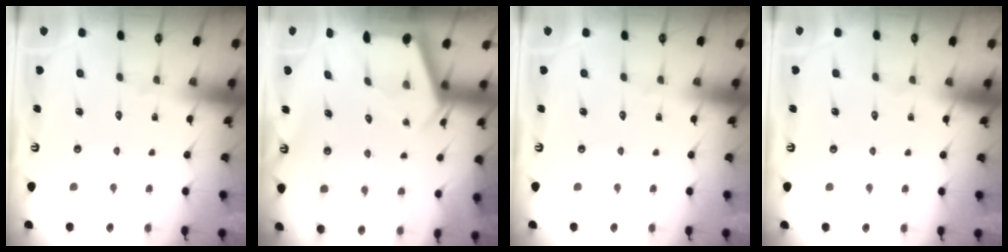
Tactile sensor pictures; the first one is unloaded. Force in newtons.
{"total": 2.3, "press": 2.3, "slide": 0.3}
{"total": 0.0}
{"total": 0.0}